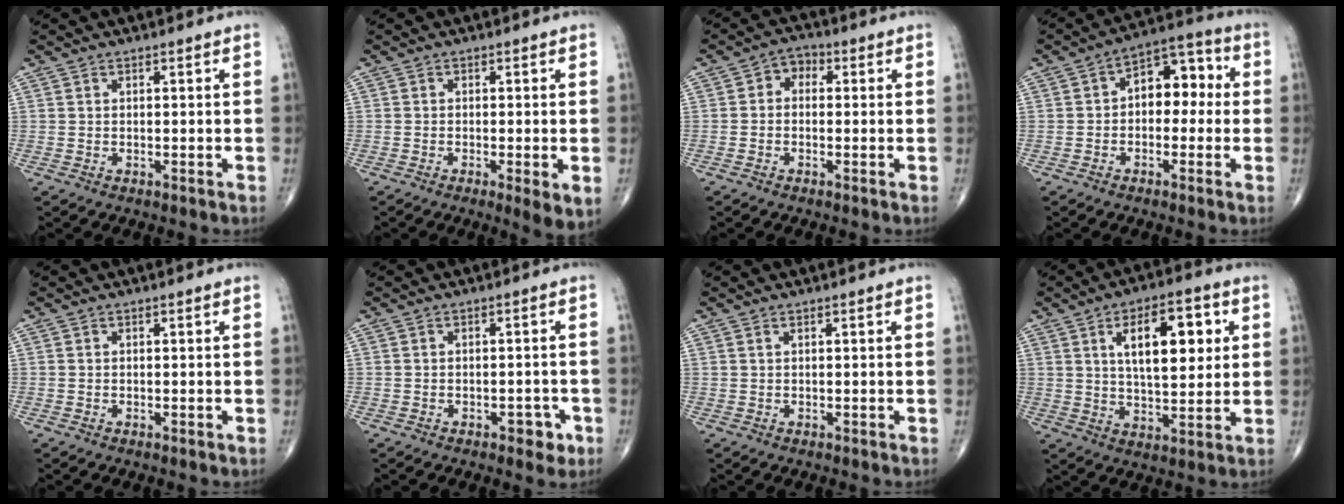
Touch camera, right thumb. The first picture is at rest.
{"total": 4.4, "force": [-1.2, 0.9, 4.2], "torque": [-0.070, -0.014, -0.023]}
{"total": 3.6, "force": [0.1, 2.8, 2.2], "torque": [-0.014, 0.015, -0.015]}
{"total": 9.8, "force": [0.4, 6.3, 7.4], "torque": [-0.072, 0.038, -0.009]}
{"total": 0.0}
{"total": 3.4, "force": [-1.7, 1.9, 2.3], "torque": [-0.014, 0.010, -0.021]}
{"total": 0.0}
{"total": 14.0, "force": [4.1, 6.3, 11.8], "torque": [-0.155, -0.010, 0.066]}